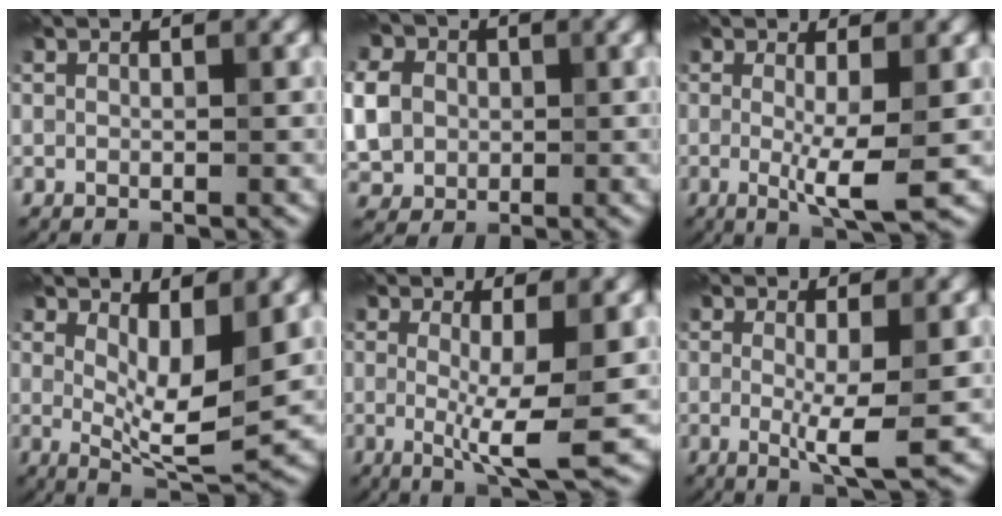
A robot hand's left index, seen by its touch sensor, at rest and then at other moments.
{"total": 8.0, "force": [0.7, 6.9, 4.1], "torque": [-0.099, 0.020, -0.004]}
{"total": 4.2, "force": [-0.3, 0.5, 4.1], "torque": [-0.070, -0.015, -0.005]}
{"total": 5.7, "force": [1.4, 1.8, 5.2], "torque": [-0.085, -0.018, 0.028]}
{"total": 5.2, "force": [-0.2, 0.8, 5.2], "torque": [-0.083, -0.017, -0.004]}
{"total": 3.6, "force": [-0.2, 0.4, 3.6], "torque": [-0.063, -0.015, -0.003]}